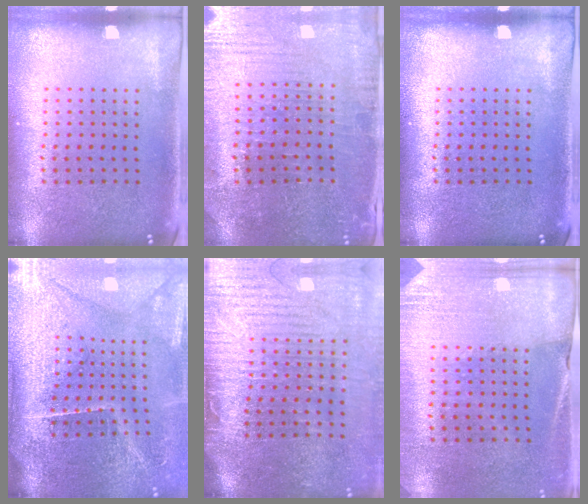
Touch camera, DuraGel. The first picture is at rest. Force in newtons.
{"total": 0.9, "press": 0.8, "slide": 0.4}
{"total": 0.0}
{"total": 4.6, "press": 4.0, "slide": 2.4}
{"total": 4.2, "press": 3.6, "slide": 2.1}
{"total": 2.6, "press": 2.4, "slide": 1.1}